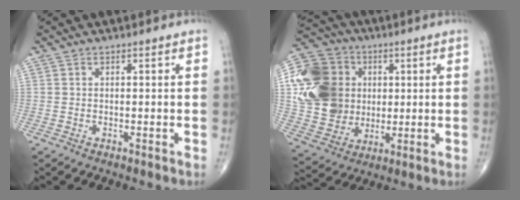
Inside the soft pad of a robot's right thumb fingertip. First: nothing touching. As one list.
[{"total": 20.3, "force": [2.9, 16.7, 11.2], "torque": [-0.203, 0.008, 0.059]}]